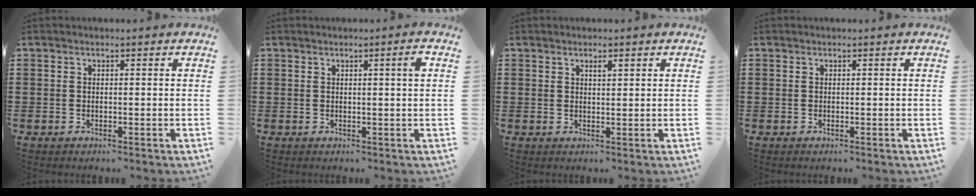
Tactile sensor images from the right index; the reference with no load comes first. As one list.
[{"total": 1.6, "force": [0.4, -0.3, 1.5], "torque": [-0.027, -0.003, 0.004]}, {"total": 1.2, "force": [0.5, 0.3, 1.0], "torque": [-0.019, 0.003, 0.007]}, {"total": 0.0}]